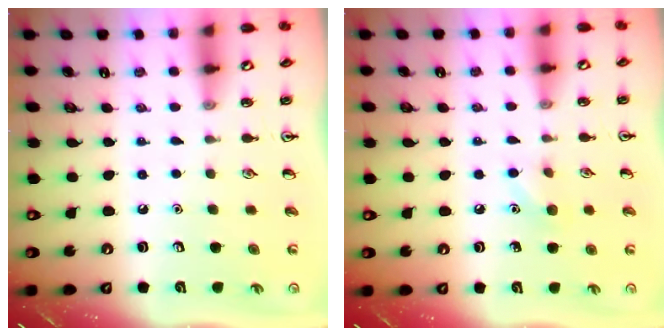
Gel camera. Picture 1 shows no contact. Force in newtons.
{"total": 6.9, "press": 6.6, "slide": 2.1}